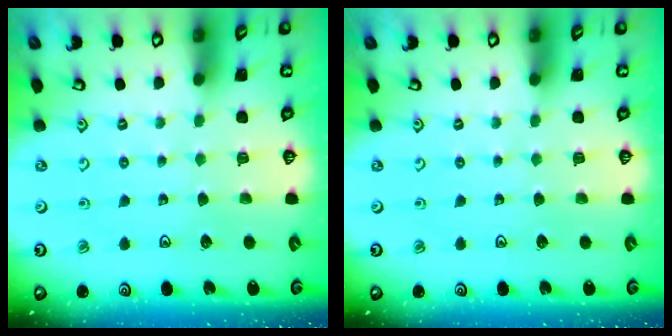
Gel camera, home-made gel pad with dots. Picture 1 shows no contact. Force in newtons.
{"total": 0.0}